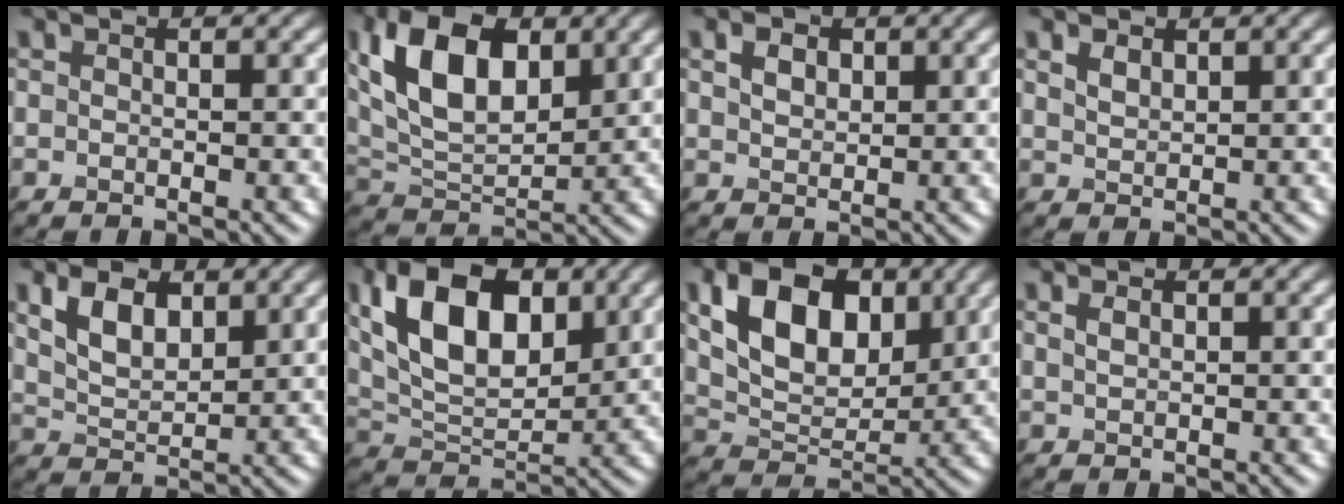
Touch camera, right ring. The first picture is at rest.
{"total": 10.5, "force": [3.7, 5.8, 7.9], "torque": [-0.157, 0.012, 0.063]}
{"total": 2.0, "force": [1.0, 1.4, 1.2], "torque": [-0.023, 0.003, 0.018]}
{"total": 1.4, "force": [1.0, 0.7, 0.7], "torque": [-0.016, 0.000, 0.023]}
{"total": 4.4, "force": [2.1, 2.4, 2.9], "torque": [-0.067, 0.001, 0.043]}
{"total": 11.3, "force": [4.1, 6.3, 8.4], "torque": [-0.152, 0.013, 0.068]}
{"total": 9.1, "force": [3.3, 5.7, 6.3], "torque": [-0.115, -0.003, 0.057]}
{"total": 0.9, "force": [0.5, 0.4, 0.6], "torque": [-0.016, 0.000, 0.012]}